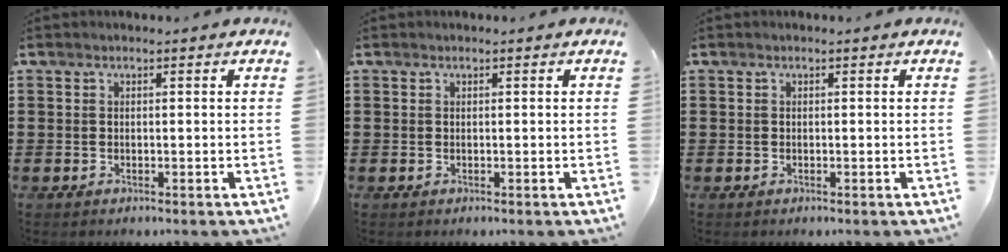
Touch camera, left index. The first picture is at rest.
{"total": 0.0}
{"total": 0.0}